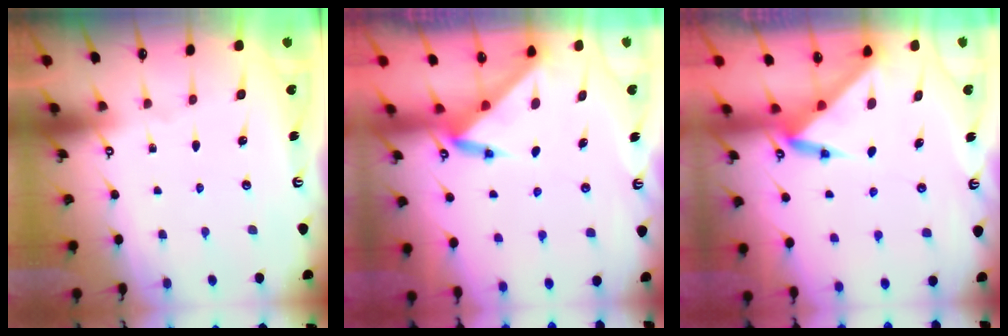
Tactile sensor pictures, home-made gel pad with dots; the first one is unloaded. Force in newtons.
{"total": 3.4, "press": 3.4, "slide": 0.1}
{"total": 3.6, "press": 3.6, "slide": 0.2}